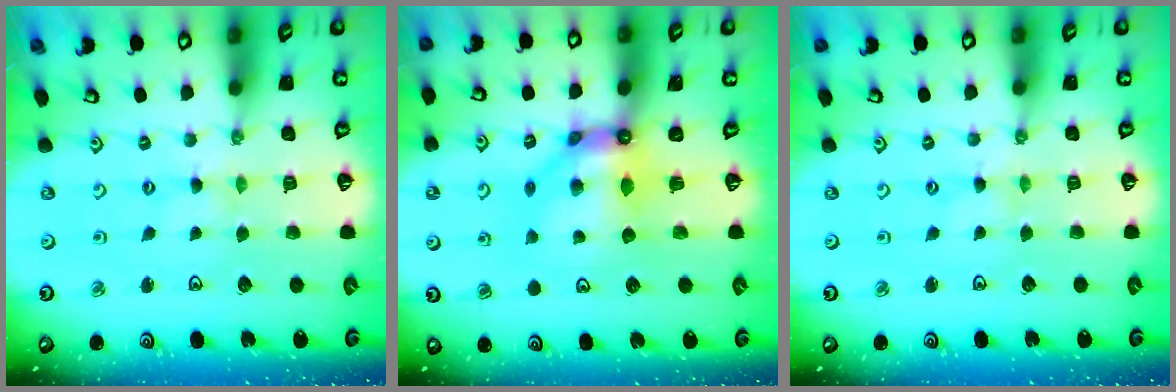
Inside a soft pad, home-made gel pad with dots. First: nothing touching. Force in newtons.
{"total": 9.4, "press": 9.4, "slide": 1.0}
{"total": 0.6, "press": 0.6, "slide": 0.1}